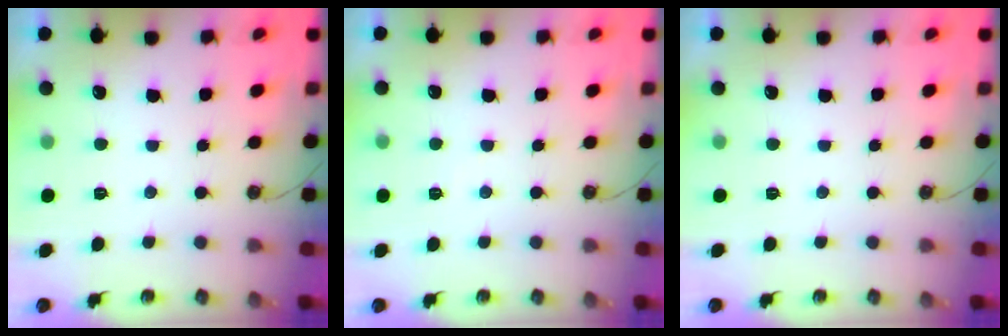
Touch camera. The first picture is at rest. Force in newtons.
{"total": 3.4, "press": 3.4, "slide": 0.4}
{"total": 0.0}